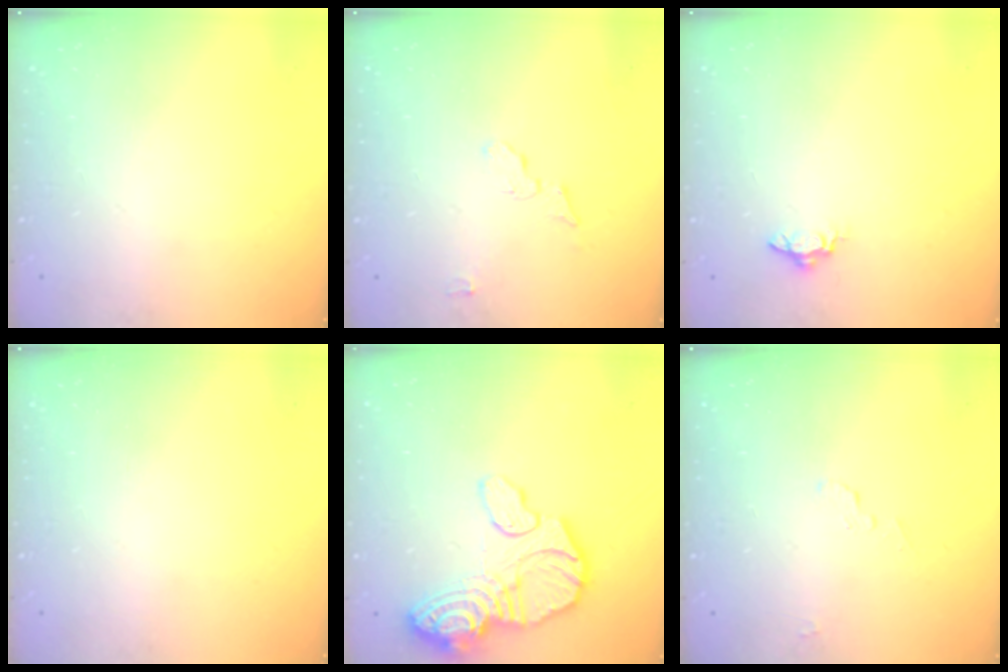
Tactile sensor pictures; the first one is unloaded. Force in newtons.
{"total": 5.6, "press": 5.6, "slide": 0.4}
{"total": 5.2, "press": 5.2, "slide": 0.7}
{"total": 0.0}
{"total": 17.9, "press": 17.9, "slide": 1.8}
{"total": 3.4, "press": 3.2, "slide": 1.2}